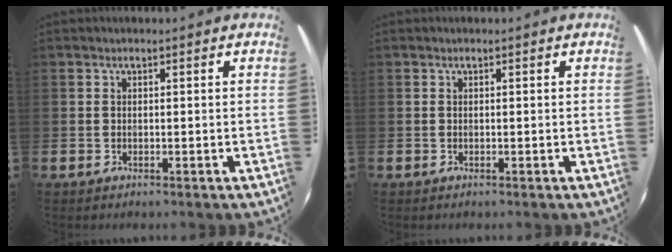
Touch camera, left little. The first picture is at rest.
{"total": 0.0}